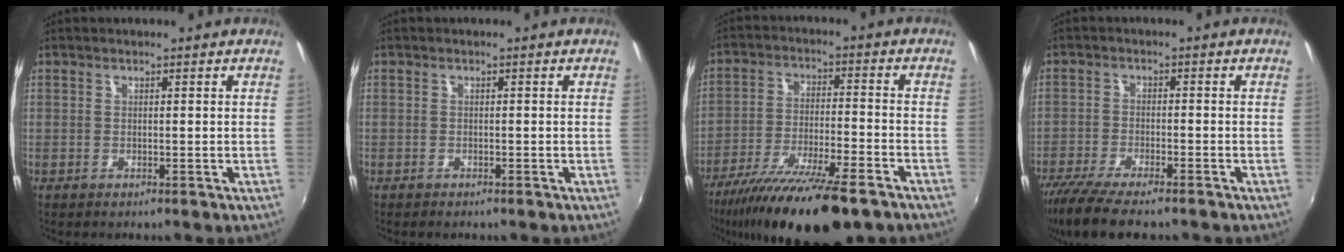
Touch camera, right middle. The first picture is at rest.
{"total": 0.8, "force": [-0.7, 0.3, 0.2], "torque": [-0.008, -0.002, -0.011]}
{"total": 19.4, "force": [-14.7, 3.6, 12.1], "torque": [-0.230, -0.046, -0.242]}
{"total": 11.0, "force": [-8.9, 2.3, 6.1], "torque": [-0.143, -0.041, -0.157]}